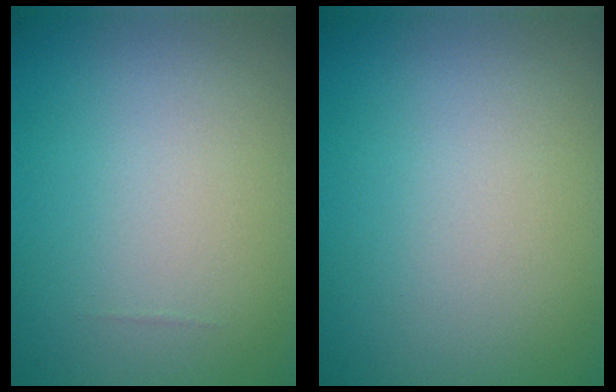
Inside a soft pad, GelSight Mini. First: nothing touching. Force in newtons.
{"total": 0.0}